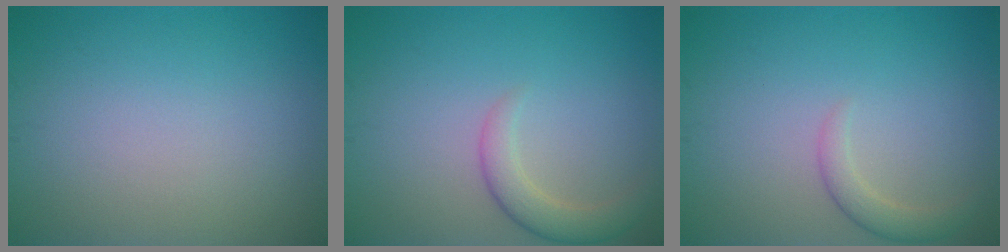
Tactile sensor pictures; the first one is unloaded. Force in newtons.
{"total": 2.7, "press": 2.7, "slide": 0.2}
{"total": 1.8, "press": 1.8, "slide": 0.1}